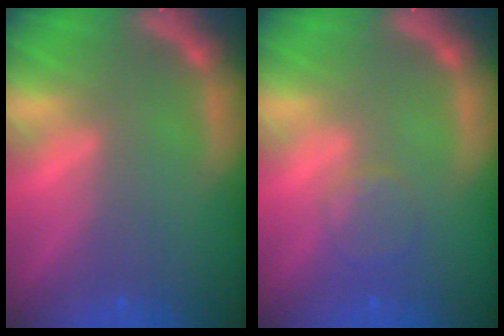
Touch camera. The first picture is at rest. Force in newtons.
{"total": 2.4}